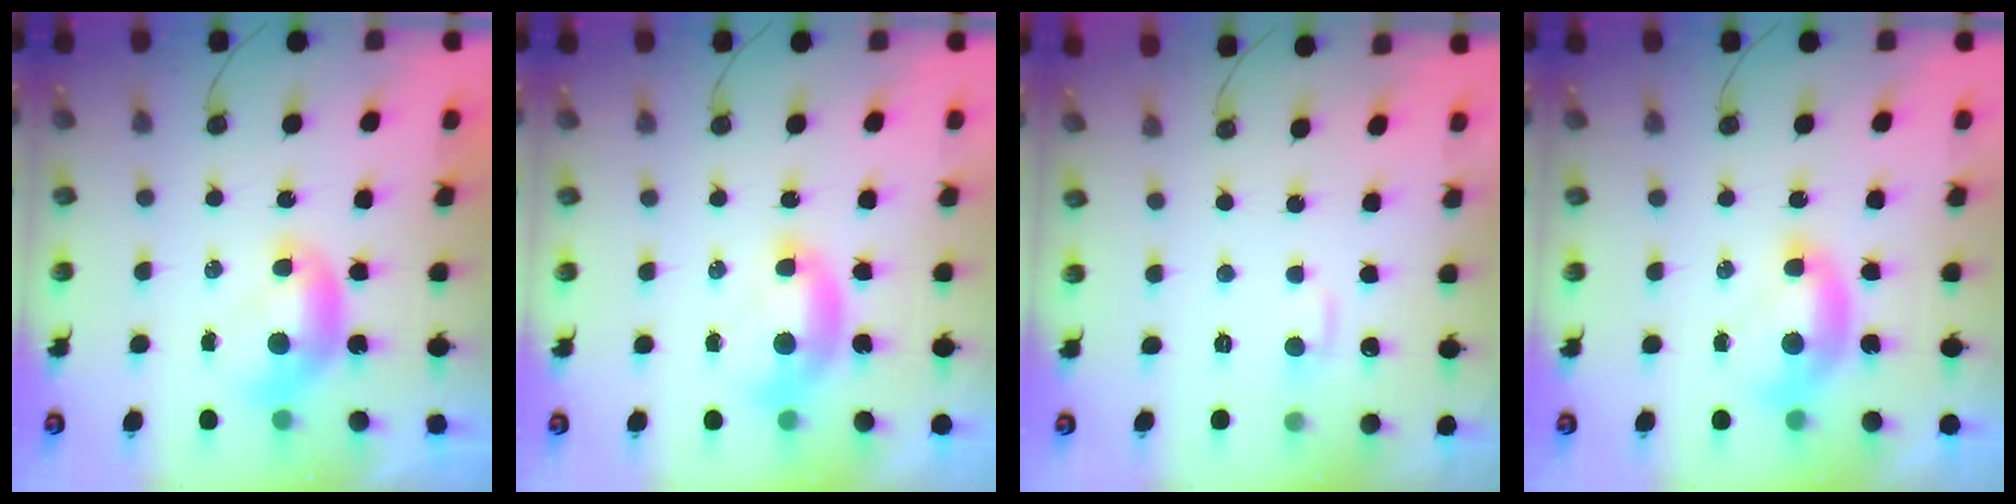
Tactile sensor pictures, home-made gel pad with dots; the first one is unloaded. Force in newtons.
{"total": 1.7, "press": 1.6, "slide": 0.7}
{"total": 2.9, "press": 2.9, "slide": 0.4}
{"total": 1.6, "press": 1.5, "slide": 0.6}